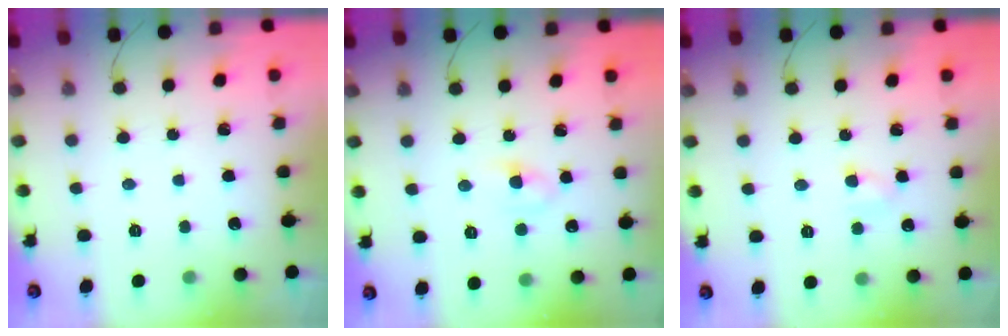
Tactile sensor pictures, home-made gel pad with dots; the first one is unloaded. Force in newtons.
{"total": 3.7, "press": 3.6, "slide": 1.2}
{"total": 3.5, "press": 3.4, "slide": 1.1}